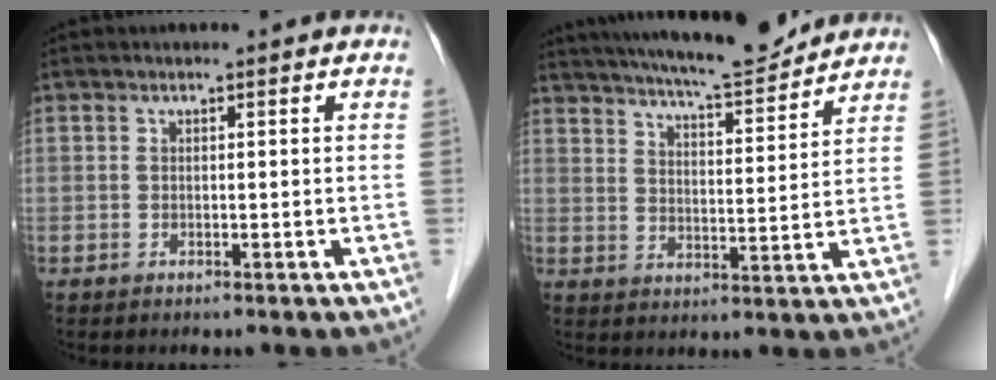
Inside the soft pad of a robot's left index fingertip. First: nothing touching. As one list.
[{"total": 13.9, "force": [12.7, 1.2, 5.5], "torque": [-0.091, -0.002, 0.189]}]